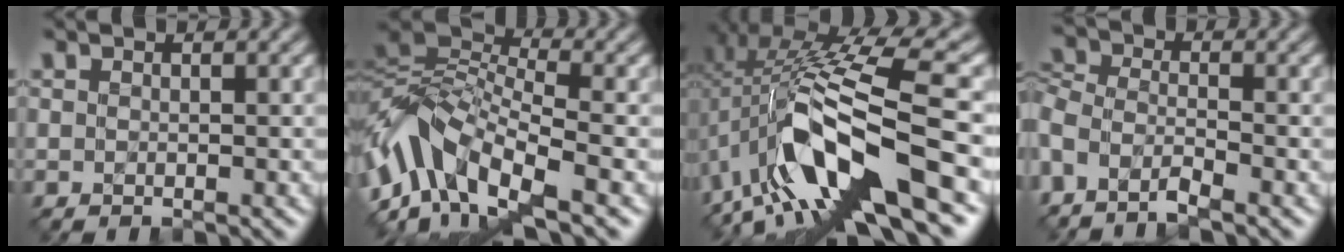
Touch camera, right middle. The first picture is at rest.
{"total": 7.4, "force": [-3.9, 3.2, 5.4], "torque": [-0.125, 0.017, -0.087]}
{"total": 12.7, "force": [-4.2, 4.5, 11.0], "torque": [-0.228, 0.017, -0.064]}
{"total": 3.3, "force": [-2.6, 0.9, 1.8], "torque": [-0.059, 0.005, -0.061]}